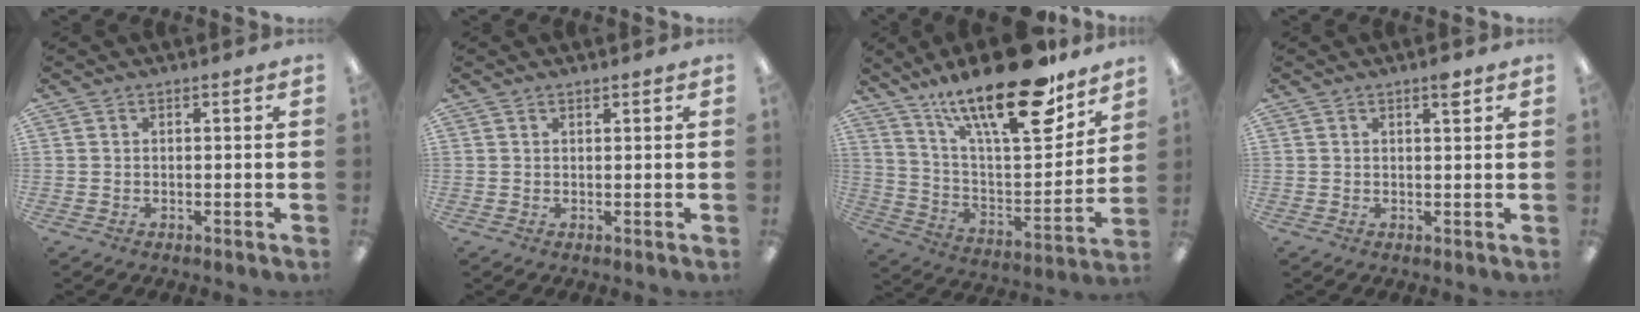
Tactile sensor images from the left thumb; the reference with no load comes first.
{"total": 0.6, "force": [0.6, 0.1, 0.1], "torque": [-0.003, 0.001, 0.011]}
{"total": 25.9, "force": [17.7, 7.7, 17.3], "torque": [-0.271, -0.109, 0.293]}
{"total": 2.6, "force": [1.8, 0.7, 1.8], "torque": [-0.016, -0.008, 0.026]}